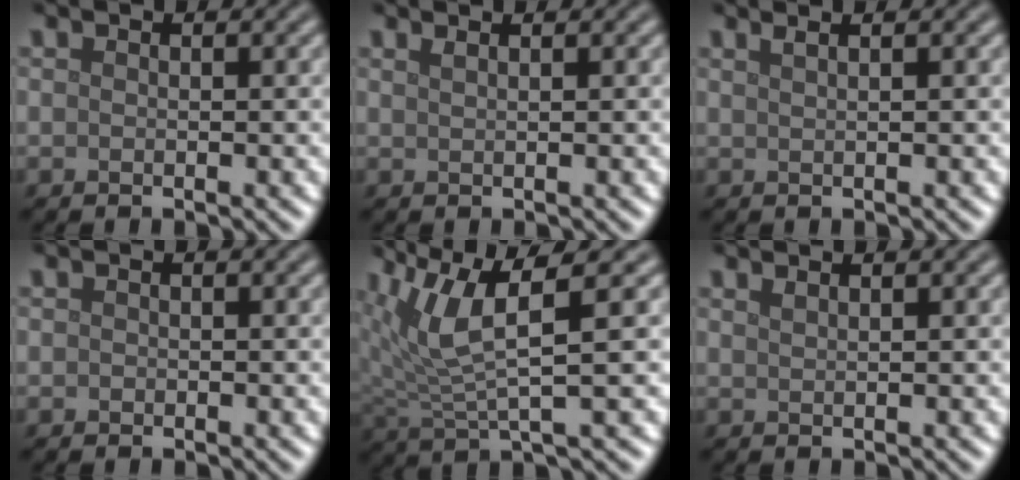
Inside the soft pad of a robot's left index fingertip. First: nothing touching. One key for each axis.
{"total": 1.6, "fx": 1.0, "fy": 0.7, "fz": 1.0, "tx": -0.002, "ty": -0.001, "tz": 0.001}
{"total": 2.9, "fx": 1.8, "fy": 1.4, "fz": 1.8, "tx": -0.004, "ty": 0.016, "tz": -0.005}
{"total": 0.0}
{"total": 6.0, "fx": 2.4, "fy": 1.5, "fz": 5.3, "tx": -0.126, "ty": 0.001, "tz": 0.048}
{"total": 1.1, "fx": 0.8, "fy": 0.4, "fz": 0.6, "tx": -0.005, "ty": 0.002, "tz": 0.008}